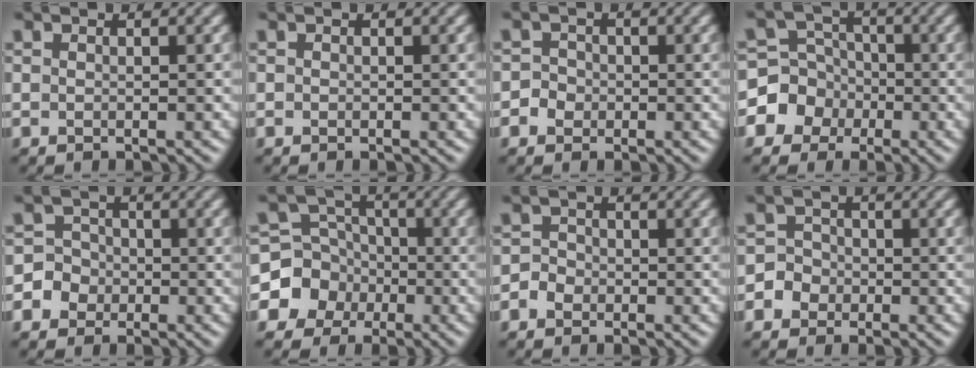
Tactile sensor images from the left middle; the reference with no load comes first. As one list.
[{"total": 0.0}, {"total": 1.5, "force": [-0.5, 1.4, 0.1], "torque": [0.008, 0.008, -0.011]}, {"total": 4.6, "force": [-1.6, 4.3, 0.3], "torque": [0.012, 0.016, -0.057]}, {"total": 2.9, "force": [-1.1, 2.7, 0.1], "torque": [0.019, 0.012, -0.026]}, {"total": 5.4, "force": [-1.9, 5.1, 0.5], "torque": [0.007, 0.016, -0.063]}, {"total": 1.4, "force": [-0.7, 1.1, 0.1], "torque": [-0.001, 0.010, -0.017]}, {"total": 2.2, "force": [-1.0, 2.0, 0.0], "torque": [0.011, 0.012, -0.021]}]